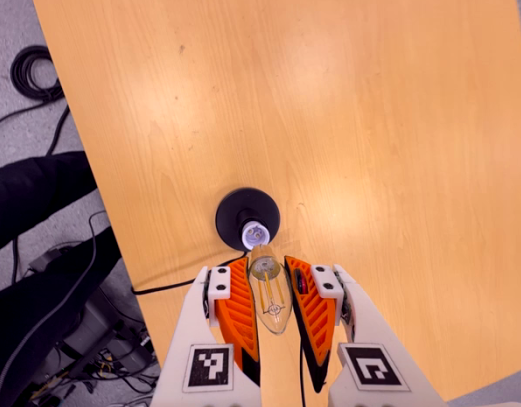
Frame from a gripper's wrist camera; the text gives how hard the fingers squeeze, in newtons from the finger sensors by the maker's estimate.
{"total": 21.3, "left": 22.8, "right": 19.9}